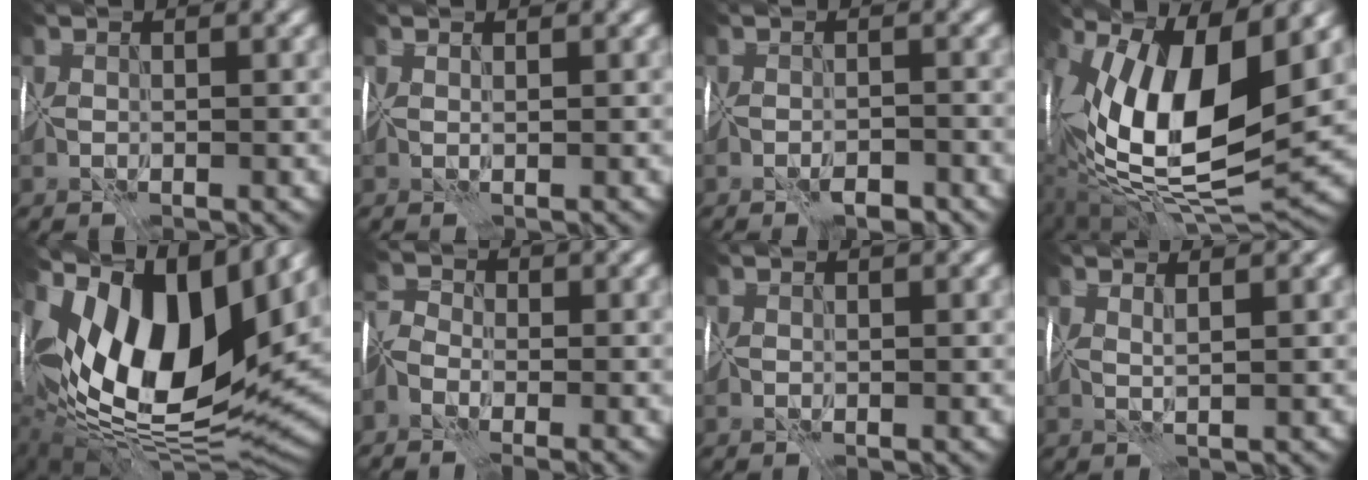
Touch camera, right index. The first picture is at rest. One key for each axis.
{"total": 1.2, "fx": 0.8, "fy": -0.7, "fz": -0.4, "tx": 0.007, "ty": 0.004, "tz": 0.021}
{"total": 1.6, "fx": -1.3, "fy": 0.2, "fz": 0.9, "tx": -0.005, "ty": 0.005, "tz": -0.017}
{"total": 13.9, "fx": 3.5, "fy": 5.1, "fz": 12.4, "tx": -0.223, "ty": 0.015, "tz": 0.065}
{"total": 16.3, "fx": 6.5, "fy": 7.3, "fz": 13.1, "tx": -0.242, "ty": 0.025, "tz": 0.106}
{"total": 5.5, "fx": -4.0, "fy": 2.7, "fz": 2.7, "tx": -0.039, "ty": -0.009, "tz": -0.054}
{"total": 0.0}
{"total": 2.1, "fx": 1.7, "fy": -1.2, "fz": -0.3, "tx": 0.006, "ty": 0.006, "tz": 0.036}